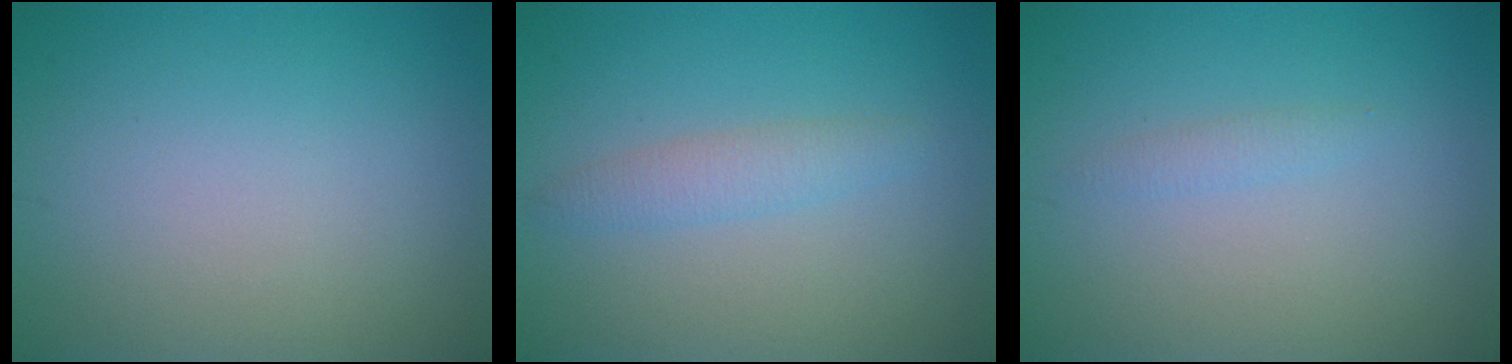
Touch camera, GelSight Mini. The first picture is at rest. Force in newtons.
{"total": 1.9, "press": 1.9, "slide": 0.0}
{"total": 0.9, "press": 0.9, "slide": 0.1}